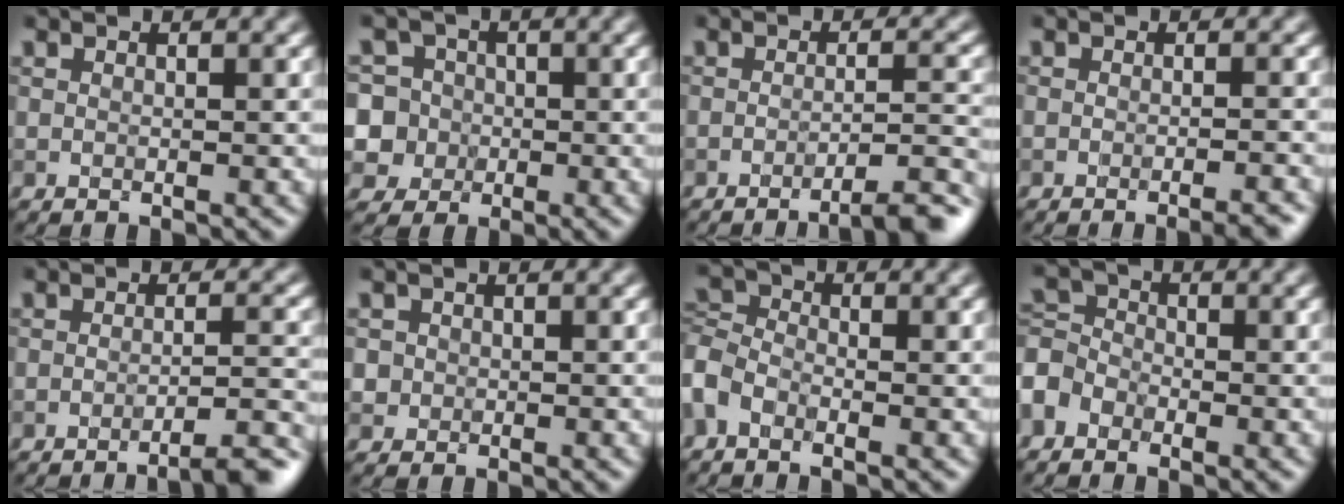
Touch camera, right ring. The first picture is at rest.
{"total": 8.3, "force": [-0.9, 8.0, 2.2], "torque": [-0.054, 0.020, -0.034]}
{"total": 5.2, "force": [-3.5, 0.9, 3.7], "torque": [-0.046, 0.008, -0.052]}
{"total": 3.4, "force": [-2.4, 0.9, 2.3], "torque": [-0.013, 0.009, -0.029]}
{"total": 4.6, "force": [-3.1, 0.7, 3.3], "torque": [-0.040, 0.007, -0.048]}
{"total": 1.0, "force": [-0.1, 1.0, 0.0], "torque": [0.012, -0.004, 0.001]}
{"total": 2.8, "force": [-1.5, 1.7, 1.8], "torque": [-0.039, 0.004, -0.047]}
{"total": 3.4, "force": [-2.2, 2.3, 1.2], "torque": [-0.030, 0.007, -0.063]}